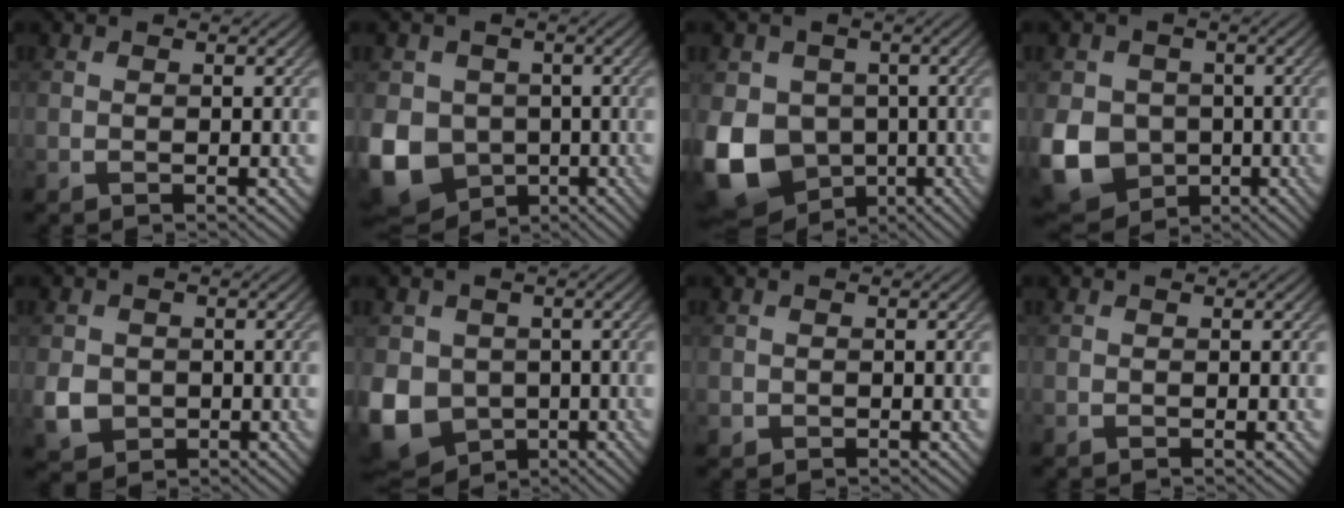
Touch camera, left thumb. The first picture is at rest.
{"total": 11.5, "force": [-2.6, 9.8, 5.4], "torque": [-0.155, -0.041, -0.060]}
{"total": 14.9, "force": [-4.0, 12.3, 7.3], "torque": [-0.191, -0.038, -0.092]}
{"total": 11.4, "force": [-2.6, 10.0, 5.0], "torque": [-0.143, -0.042, -0.067]}
{"total": 4.2, "force": [-0.6, 3.7, 1.8], "torque": [-0.048, -0.010, -0.015]}
{"total": 10.3, "force": [-2.0, 8.7, 5.1], "torque": [-0.149, -0.036, -0.041]}
{"total": 0.7, "force": [0.0, 0.7, 0.1], "torque": [-0.003, -0.006, -0.001]}
{"total": 0.0}